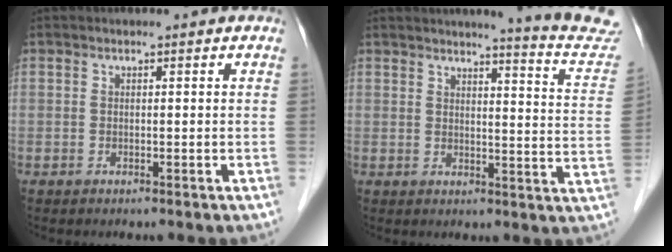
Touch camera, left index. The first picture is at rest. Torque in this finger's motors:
{"motor_torque": [-0.03, -0.46, 0.33, 0.06]}